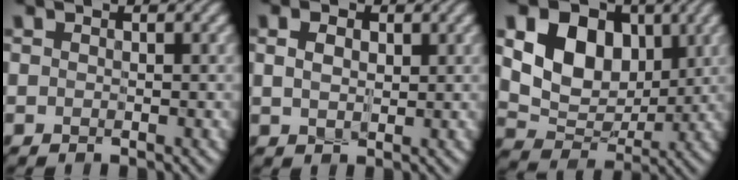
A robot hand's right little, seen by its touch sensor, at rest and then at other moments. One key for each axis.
{"total": 2.0, "fx": 0.4, "fy": 1.3, "fz": 1.5, "tx": -0.030, "ty": 0.000, "tz": 0.005}
{"total": 8.5, "fx": 2.0, "fy": 6.2, "fz": 5.5, "tx": -0.100, "ty": -0.007, "tz": 0.023}